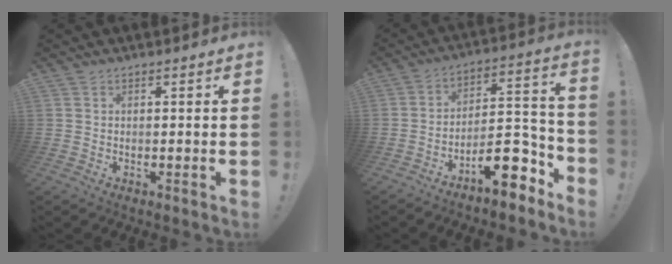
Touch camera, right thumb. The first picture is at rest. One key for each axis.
{"total": 14.5, "fx": -9.4, "fy": 5.9, "fz": 9.4, "tx": -0.104, "ty": 0.062, "tz": -0.151}